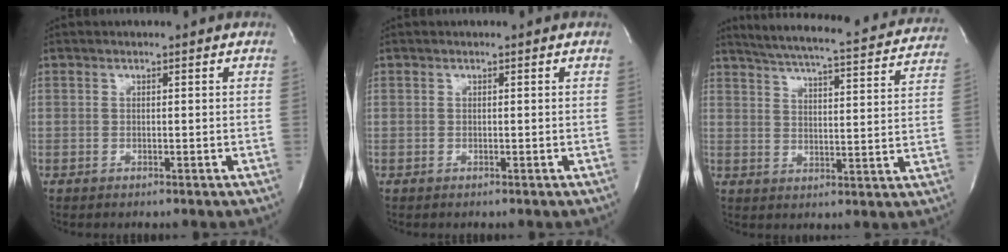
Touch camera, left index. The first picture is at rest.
{"total": 0.0}
{"total": 24.0, "force": [22.0, 2.5, 9.2], "torque": [-0.148, -0.031, 0.272]}